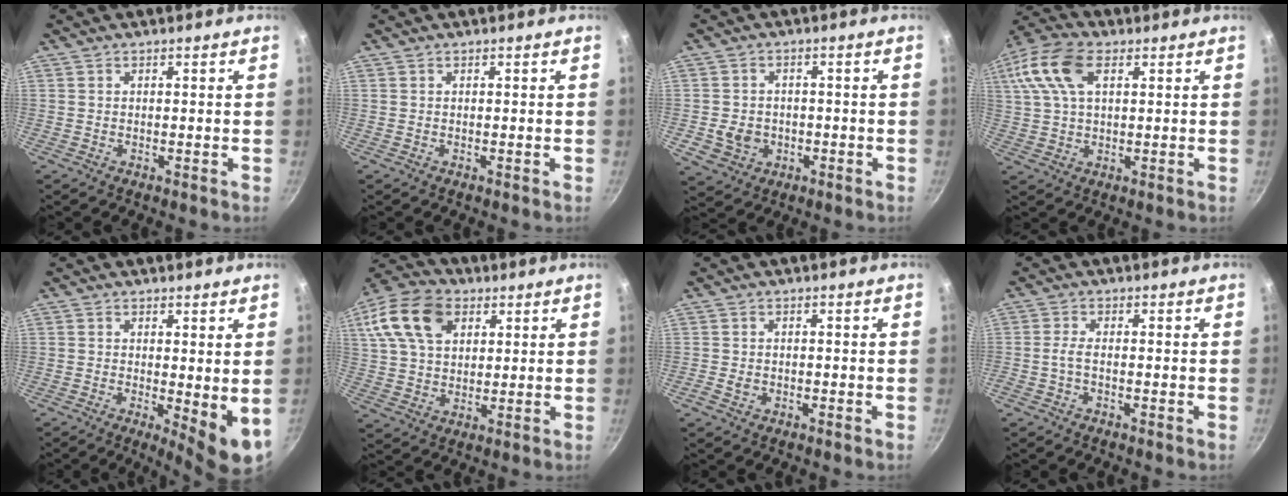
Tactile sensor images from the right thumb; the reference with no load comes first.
{"total": 0.0}
{"total": 6.3, "force": [-1.4, 5.5, 2.9], "torque": [-0.036, 0.017, -0.014]}
{"total": 14.3, "force": [5.1, 8.2, 10.5], "torque": [-0.220, 0.023, 0.085]}
{"total": 7.3, "force": [-0.1, 2.2, 7.0], "torque": [-0.086, -0.015, 0.004]}
{"total": 16.6, "force": [6.4, 11.2, 10.4], "torque": [-0.189, 0.011, 0.109]}
{"total": 1.6, "force": [-0.6, 1.1, 0.9], "torque": [-0.021, 0.005, -0.014]}
{"total": 2.0, "force": [-0.8, 0.5, 1.8], "torque": [-0.049, 0.008, -0.024]}